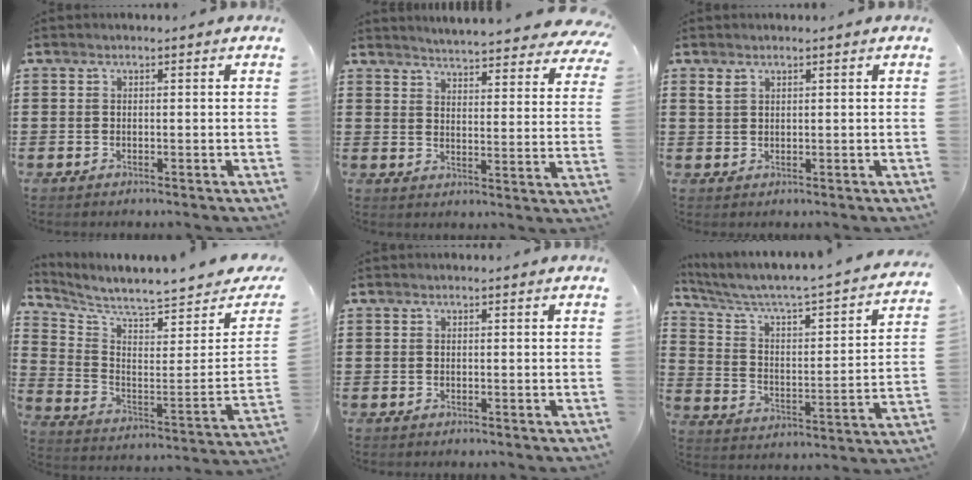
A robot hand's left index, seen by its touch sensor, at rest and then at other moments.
{"total": 4.6, "force": [4.5, -0.6, 0.8], "torque": [-0.038, -0.034, 0.078]}
{"total": 1.4, "force": [1.0, 0.8, 0.6], "torque": [-0.016, 0.002, 0.021]}
{"total": 5.7, "force": [5.2, -0.6, 2.3], "torque": [-0.064, -0.065, 0.082]}
{"total": 0.0}
{"total": 2.9, "force": [2.0, 0.6, 2.0], "torque": [-0.056, -0.032, 0.018]}